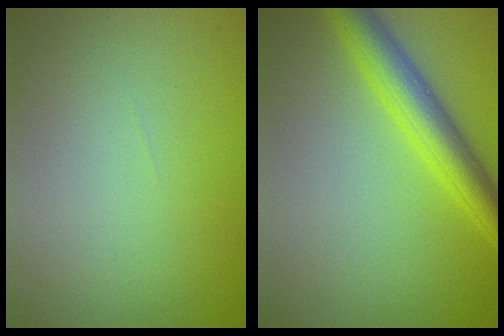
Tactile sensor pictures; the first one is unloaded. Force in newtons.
{"total": 4.7, "press": 4.7, "slide": 0.1}